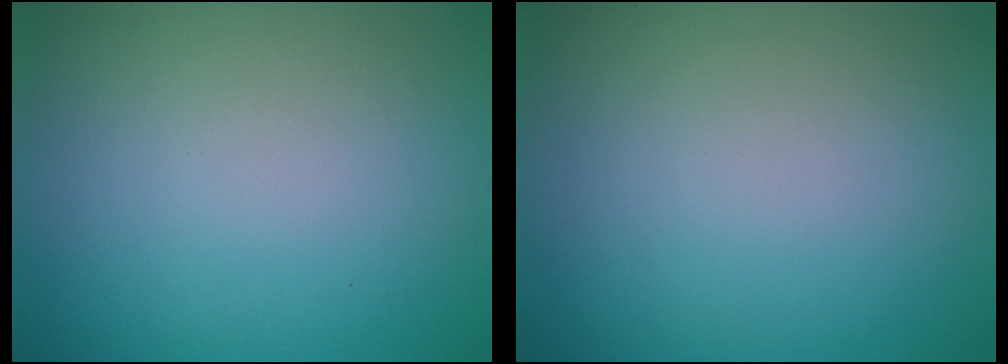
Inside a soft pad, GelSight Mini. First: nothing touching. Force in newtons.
{"total": 0.0}